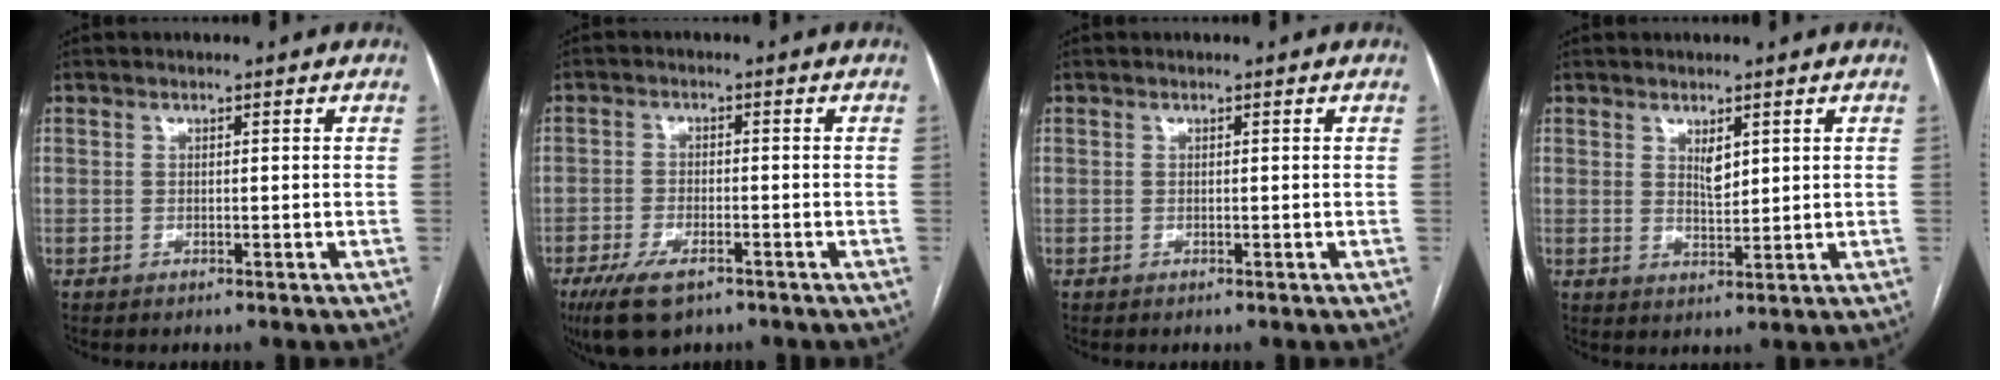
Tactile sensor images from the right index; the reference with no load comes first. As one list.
[{"total": 7.3, "force": [-4.7, 2.8, 4.9], "torque": [-0.096, -0.011, -0.077]}, {"total": 0.0}, {"total": 2.6, "force": [1.3, 1.0, 2.1], "torque": [-0.038, -0.005, 0.028]}]